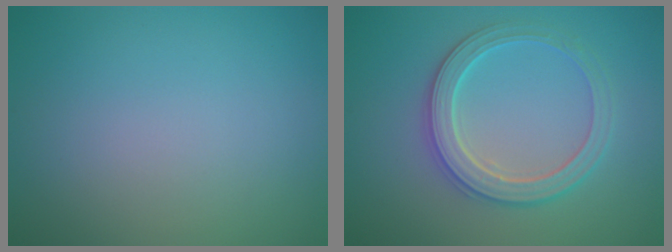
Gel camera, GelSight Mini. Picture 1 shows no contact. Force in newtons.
{"total": 3.4, "press": 3.4, "slide": 0.7}